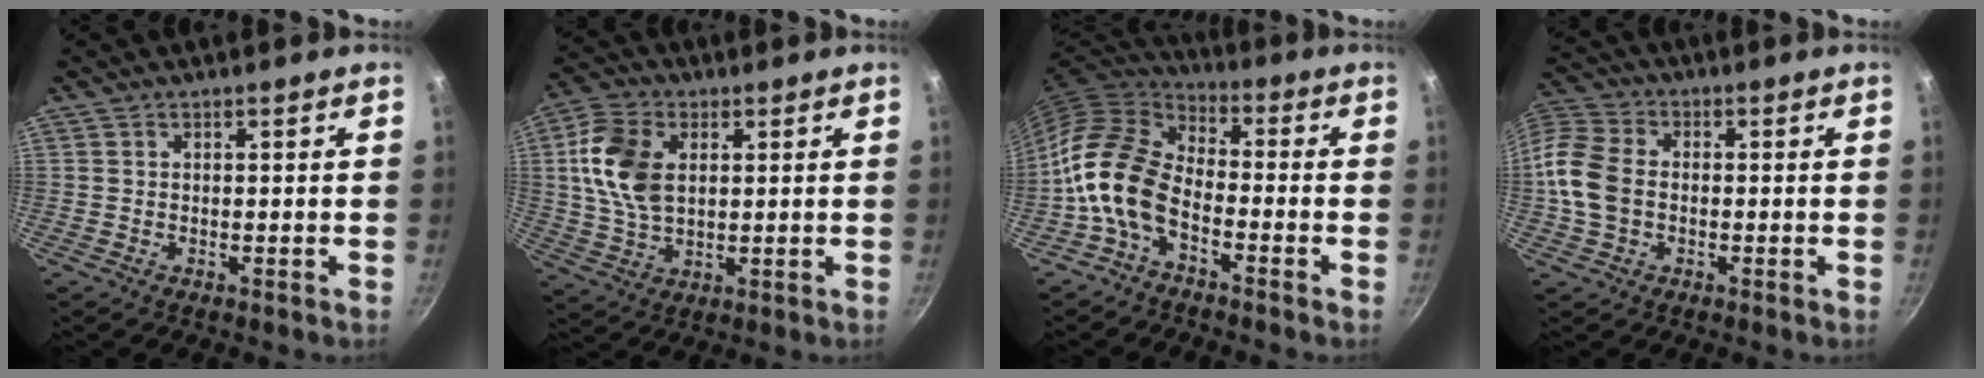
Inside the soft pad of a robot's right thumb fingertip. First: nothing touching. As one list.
[{"total": 12.2, "force": [2.4, 7.8, 9.1], "torque": [-0.163, 0.001, 0.043]}, {"total": 12.9, "force": [-5.3, 8.2, 8.4], "torque": [-0.144, 0.053, -0.127]}, {"total": 10.8, "force": [-1.0, 8.0, 7.2], "torque": [-0.136, 0.020, -0.037]}]